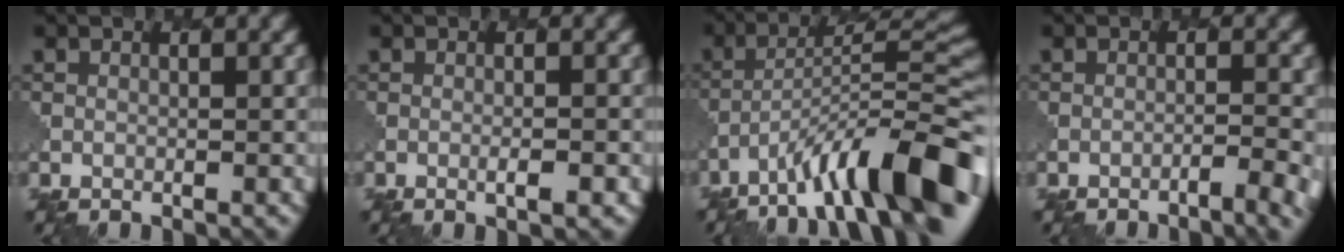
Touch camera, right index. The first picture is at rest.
{"total": 1.5, "force": [-0.3, 0.4, 1.5], "torque": [-0.015, 0.006, -0.004]}
{"total": 12.3, "force": [-7.7, 2.7, 9.2], "torque": [-0.135, 0.015, -0.127]}
{"total": 3.1, "force": [-1.9, 0.6, 2.4], "torque": [-0.030, 0.005, -0.035]}